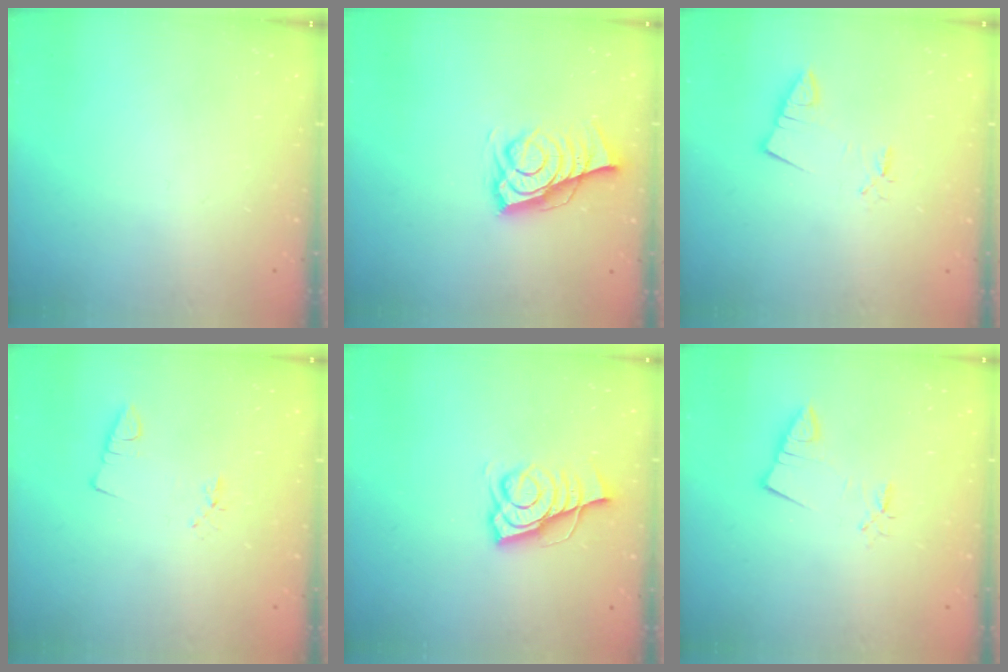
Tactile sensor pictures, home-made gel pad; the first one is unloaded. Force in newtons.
{"total": 8.9, "press": 8.5, "slide": 2.8}
{"total": 2.1, "press": 2.1, "slide": 0.2}
{"total": 1.9, "press": 1.3, "slide": 1.3}
{"total": 10.2, "press": 9.6, "slide": 3.3}
{"total": 2.4, "press": 2.4, "slide": 0.3}